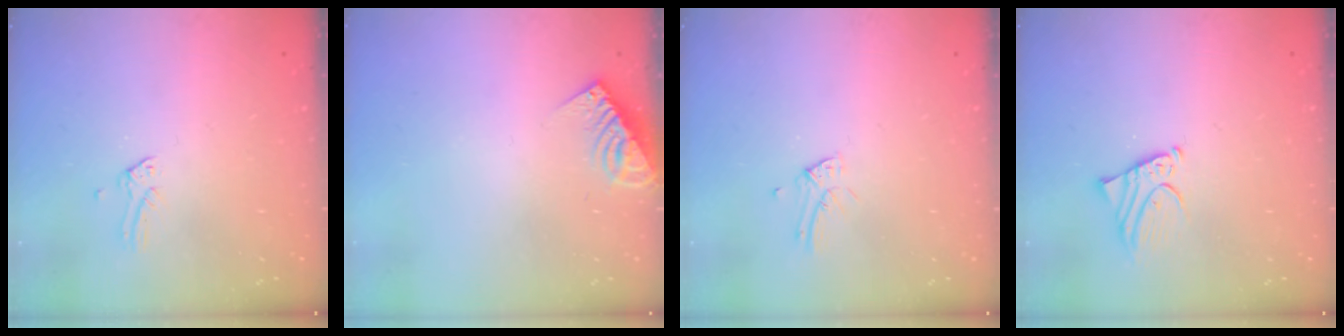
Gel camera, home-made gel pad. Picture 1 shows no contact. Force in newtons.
{"total": 8.2, "press": 8.1, "slide": 0.4}
{"total": 3.0, "press": 3.0, "slide": 0.3}
{"total": 3.5, "press": 3.5, "slide": 0.4}